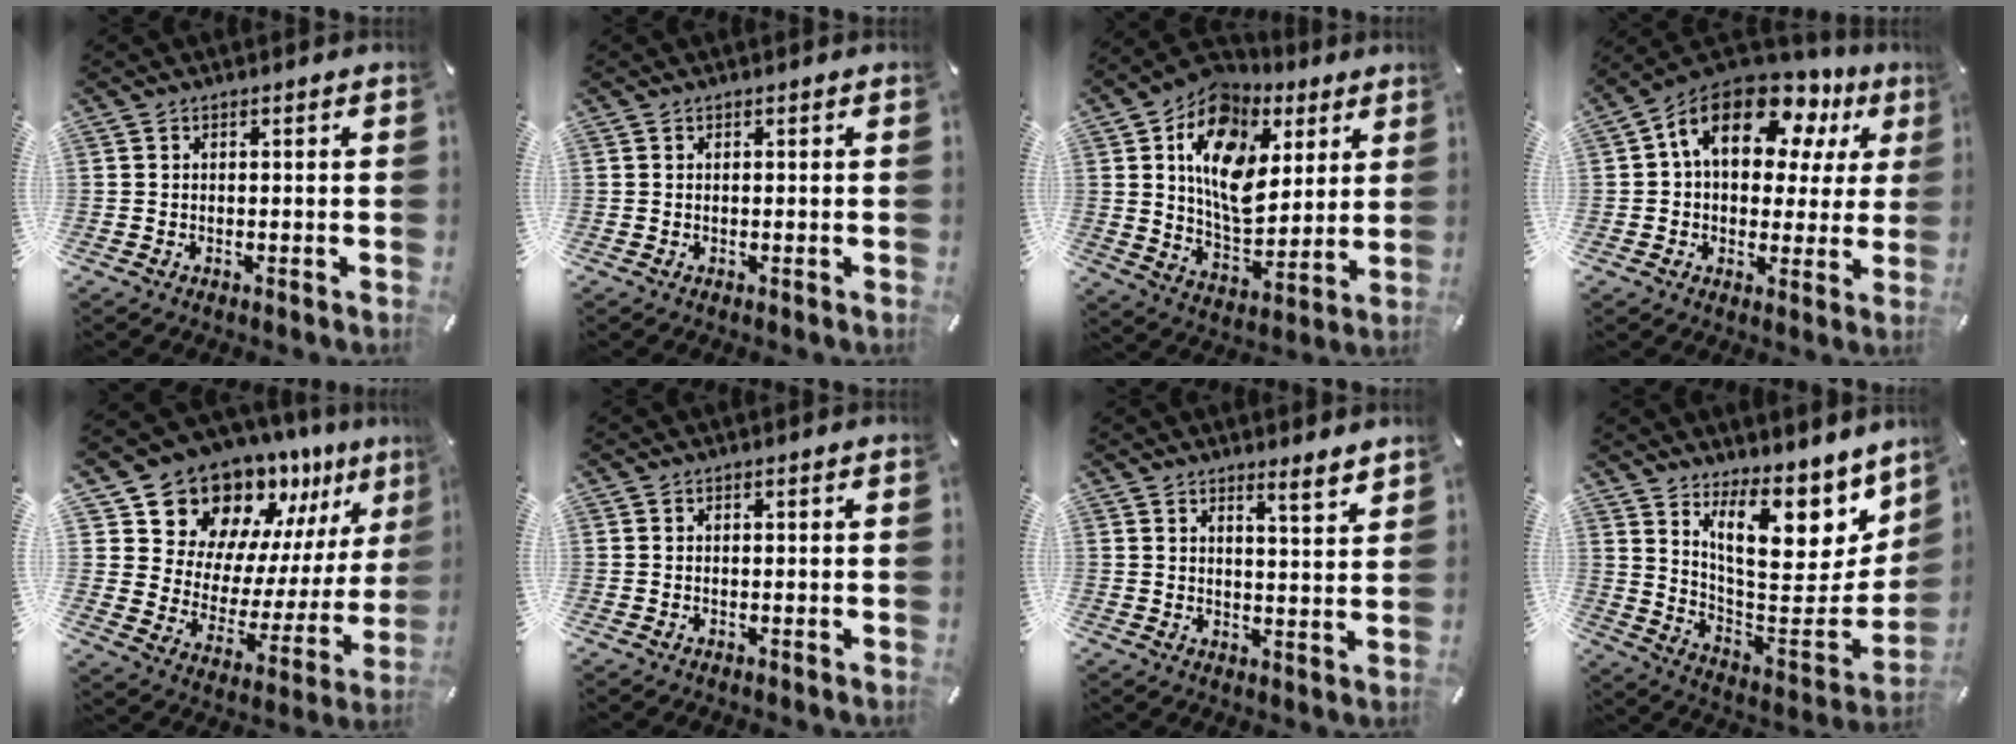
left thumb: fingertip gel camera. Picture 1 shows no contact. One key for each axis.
{"total": 0.0}
{"total": 15.7, "fx": 5.7, "fy": 11.3, "fz": 9.3, "tx": -0.162, "ty": -0.027, "tz": 0.105}
{"total": 17.4, "fx": 8.4, "fy": 10.3, "fz": 11.1, "tx": -0.186, "ty": -0.034, "tz": 0.149}
{"total": 15.5, "fx": 13.5, "fy": 7.4, "fz": 1.8, "tx": -0.044, "ty": -0.138, "tz": 0.239}
{"total": 0.0}
{"total": 4.4, "fx": 3.9, "fy": 0.1, "fz": 1.9, "tx": -0.023, "ty": -0.036, "tz": 0.065}
{"total": 18.2, "fx": 11.4, "fy": 8.2, "fz": 11.5, "tx": -0.160, "ty": -0.101, "tz": 0.194}